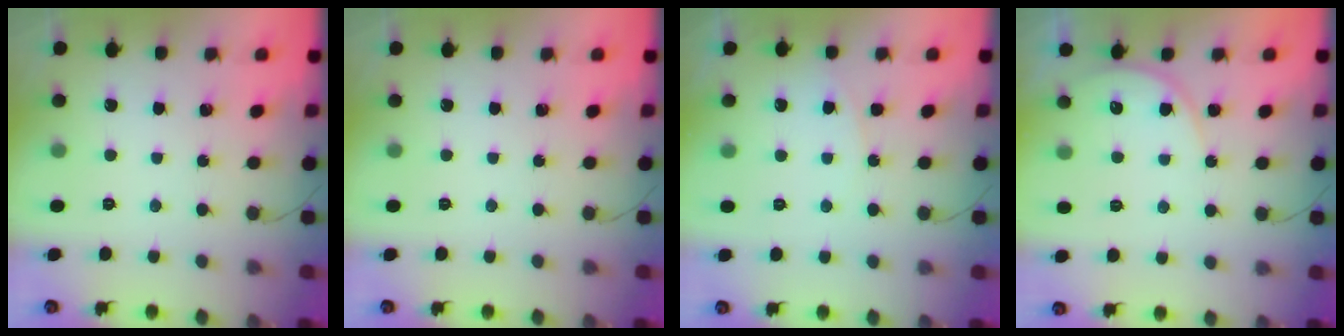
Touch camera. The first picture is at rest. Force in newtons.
{"total": 0.0}
{"total": 4.2, "press": 4.2, "slide": 0.2}
{"total": 5.4, "press": 5.4, "slide": 0.4}